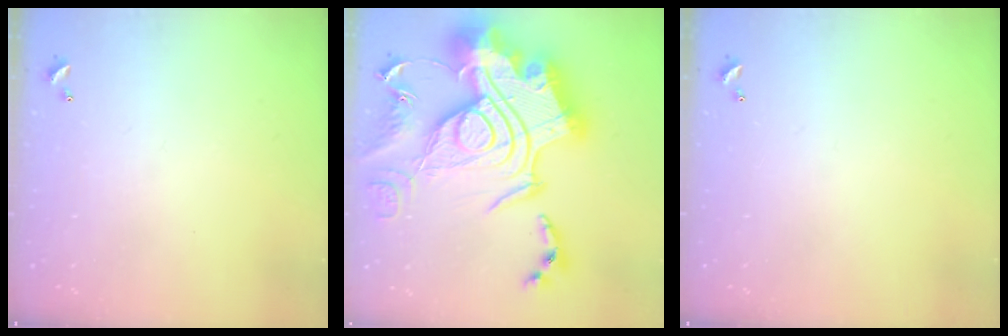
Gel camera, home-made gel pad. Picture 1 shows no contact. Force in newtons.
{"total": 0.8, "press": 0.8, "slide": 0.0}
{"total": 0.0}